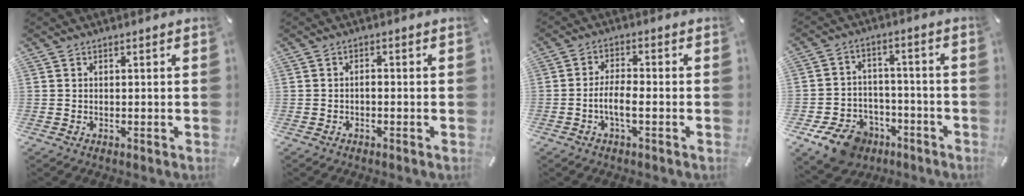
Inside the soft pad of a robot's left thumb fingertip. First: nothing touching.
{"total": 1.3, "force": [-0.7, 0.4, 1.0], "torque": [-0.021, 0.001, -0.013]}
{"total": 5.6, "force": [-1.8, 1.8, 4.9], "torque": [-0.104, -0.001, -0.036]}
{"total": 10.6, "force": [-7.0, 7.0, 3.9], "torque": [-0.075, 0.053, -0.122]}